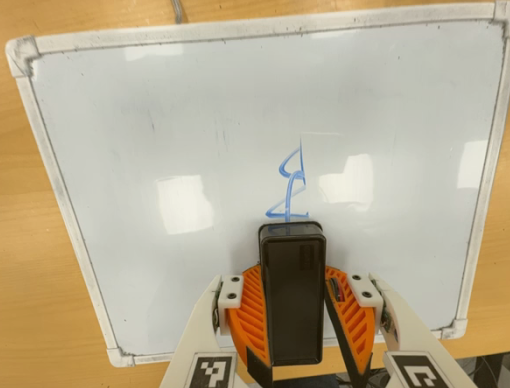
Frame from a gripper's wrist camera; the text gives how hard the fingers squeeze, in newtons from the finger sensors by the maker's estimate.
{"total": 7.3, "left": 7.9, "right": 6.7}